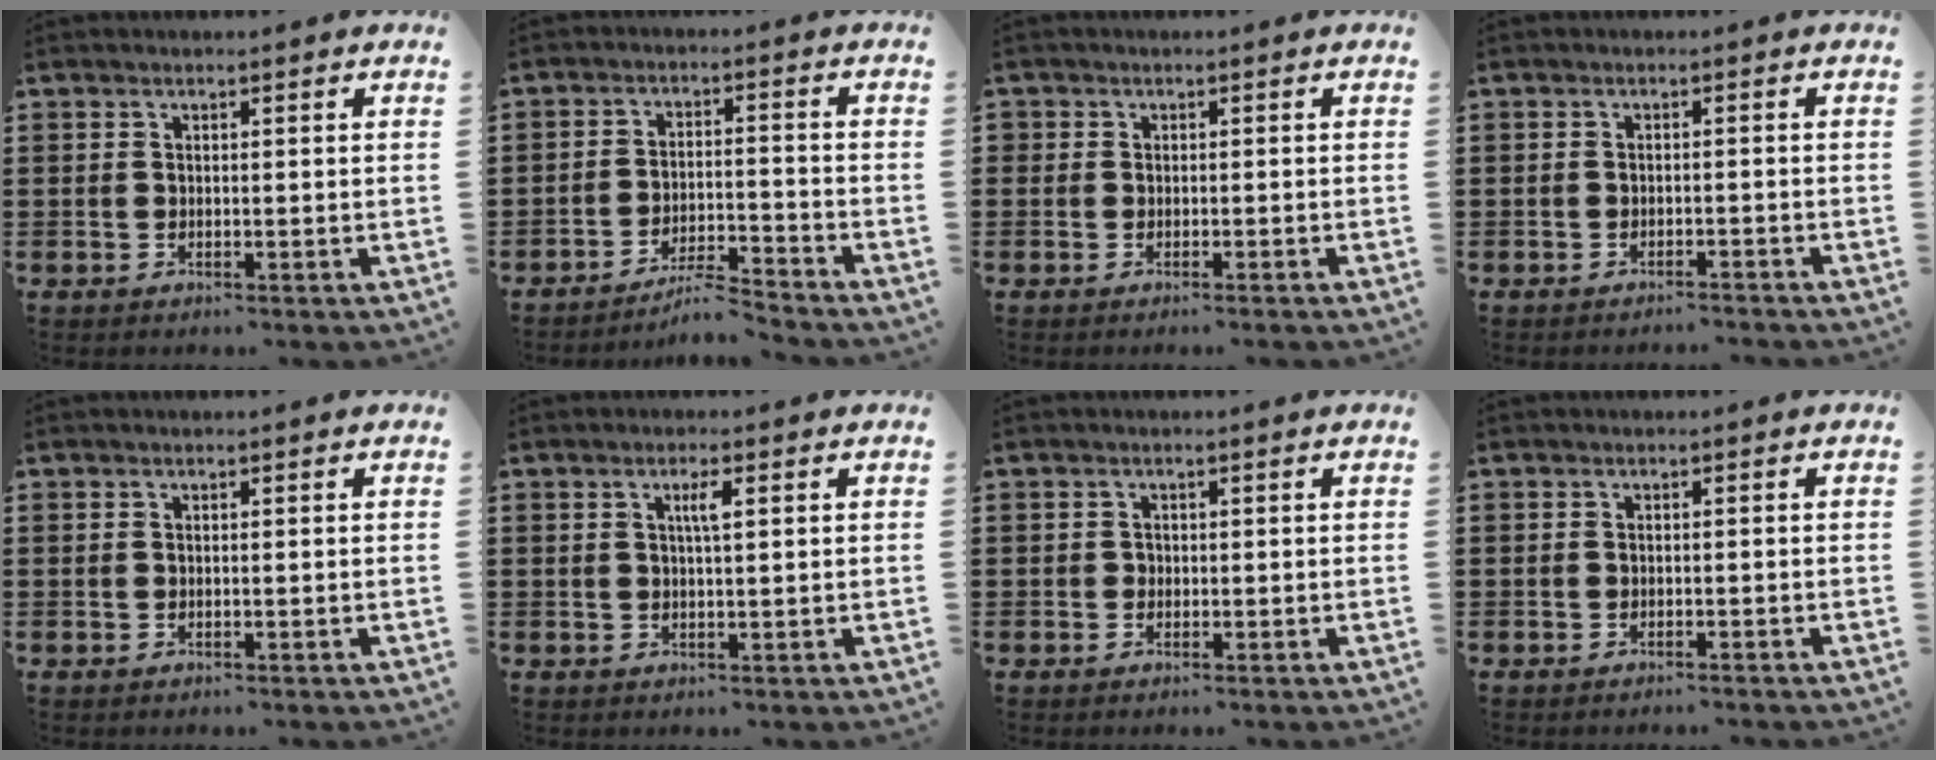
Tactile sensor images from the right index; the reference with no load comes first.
{"total": 4.9, "force": [-4.7, 0.0, 1.3], "torque": [-0.025, -0.001, -0.092]}
{"total": 0.7, "force": [-0.7, 0.3, -0.1], "torque": [0.000, 0.003, -0.015]}
{"total": 1.3, "force": [-1.3, 0.0, 0.1], "torque": [-0.006, 0.002, -0.028]}
{"total": 0.0}
{"total": 2.3, "force": [0.7, 0.4, 2.1], "torque": [-0.042, 0.004, 0.010]}
{"total": 0.7, "force": [-0.1, 0.6, 0.2], "torque": [-0.007, 0.003, -0.001]}
{"total": 0.6, "force": [-0.5, -0.1, 0.2], "torque": [-0.005, -0.002, -0.011]}